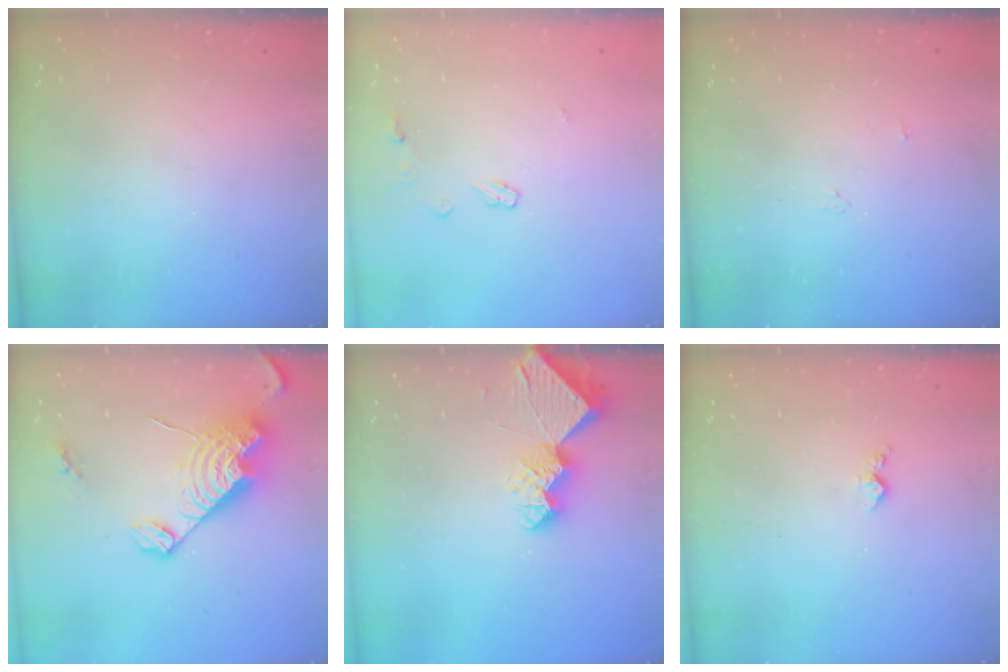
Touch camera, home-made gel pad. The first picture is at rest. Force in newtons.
{"total": 4.4, "press": 4.4, "slide": 0.5}
{"total": 2.7, "press": 2.7, "slide": 0.5}
{"total": 16.7, "press": 16.7, "slide": 1.3}
{"total": 9.7, "press": 9.7, "slide": 1.0}
{"total": 3.4, "press": 3.4, "slide": 0.4}